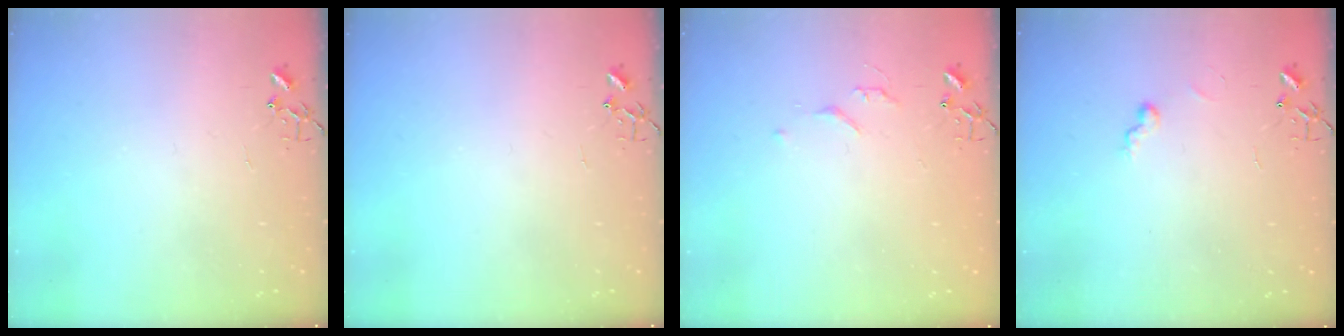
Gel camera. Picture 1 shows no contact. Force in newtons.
{"total": 0.0}
{"total": 4.8, "press": 4.8, "slide": 0.7}
{"total": 6.2, "press": 6.2, "slide": 0.5}